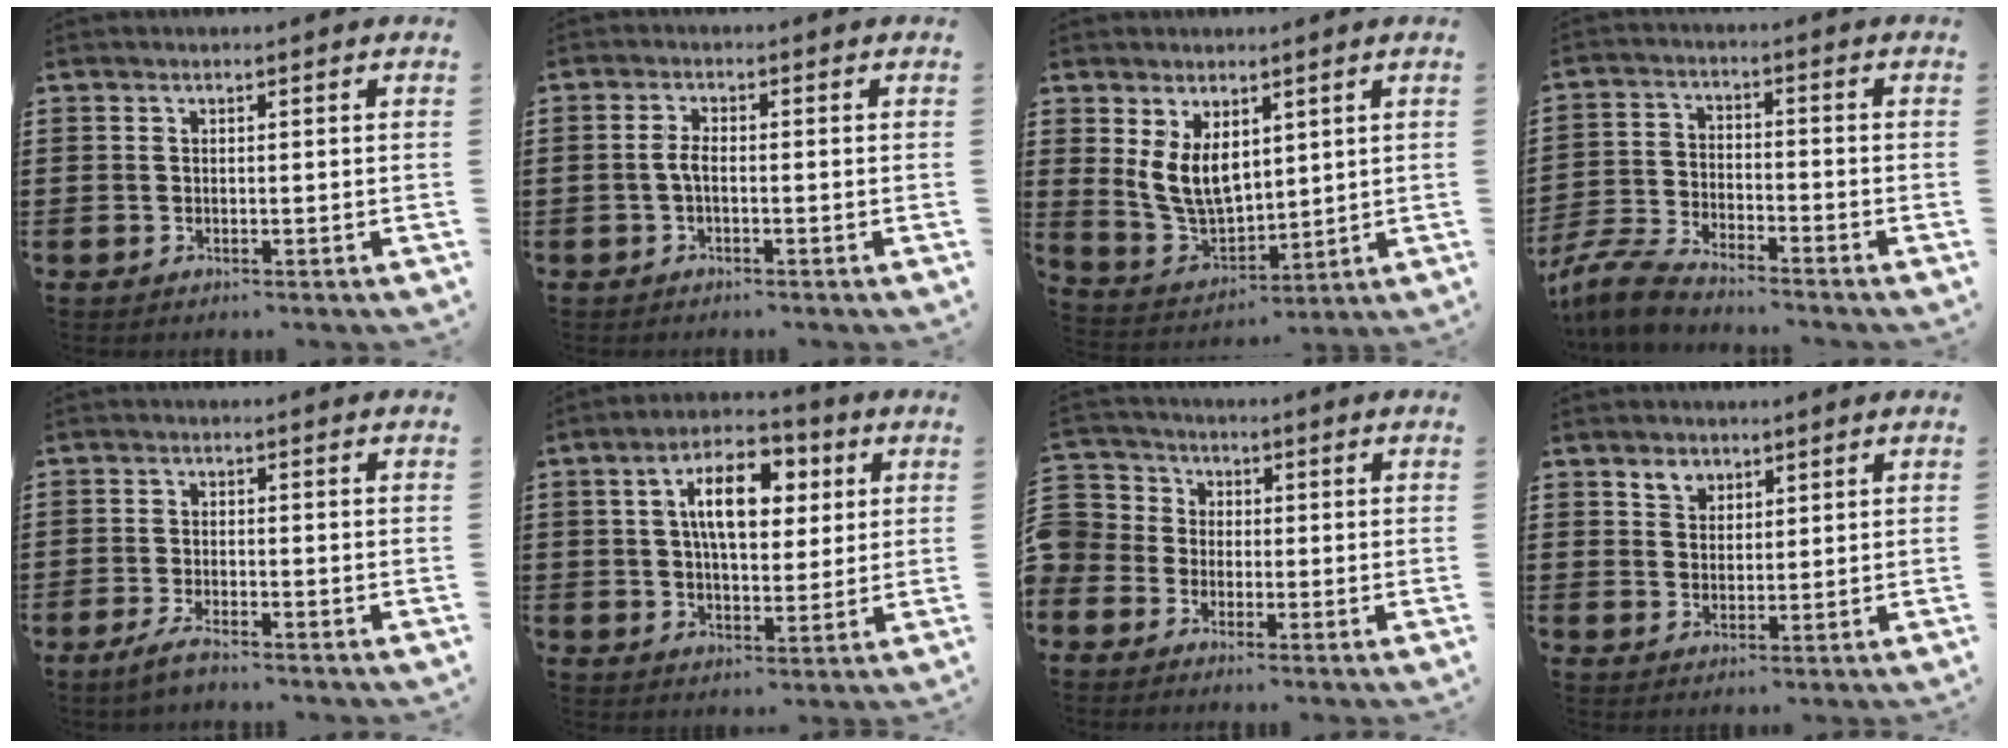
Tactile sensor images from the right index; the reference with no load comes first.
{"total": 2.2, "force": [-0.6, 0.8, 2.0], "torque": [-0.052, -0.004, -0.017]}
{"total": 7.7, "force": [2.8, 4.9, 5.2], "torque": [-0.133, -0.004, 0.051]}
{"total": 6.2, "force": [-5.9, 0.5, 1.8], "torque": [-0.061, -0.003, -0.122]}
{"total": 2.5, "force": [-2.1, 0.2, 1.2], "torque": [-0.029, 0.002, -0.043]}
{"total": 10.2, "force": [3.1, 5.2, 8.2], "torque": [-0.140, 0.007, 0.047]}
{"total": 3.9, "force": [-1.7, 3.5, 0.1], "torque": [-0.036, 0.004, -0.044]}
{"total": 2.9, "force": [2.0, 2.0, 0.4], "torque": [-0.009, 0.004, 0.037]}